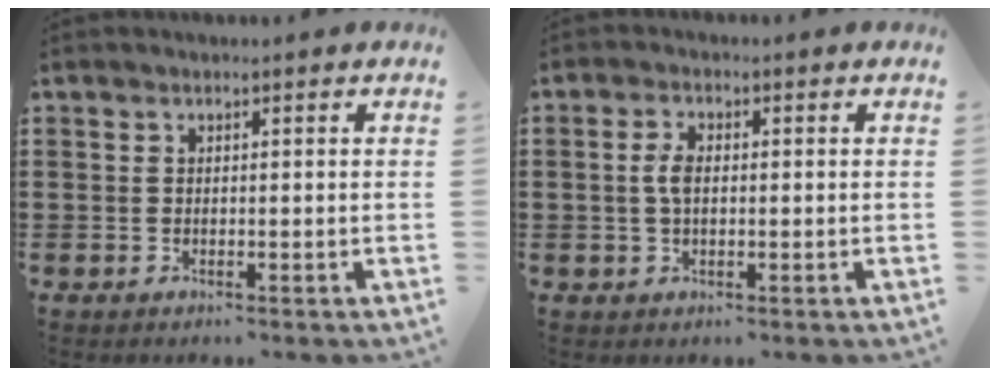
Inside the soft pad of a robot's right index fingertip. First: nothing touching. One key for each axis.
{"total": 3.3, "fx": 0.2, "fy": 1.6, "fz": 2.9, "tx": -0.066, "ty": 0.004, "tz": -0.001}